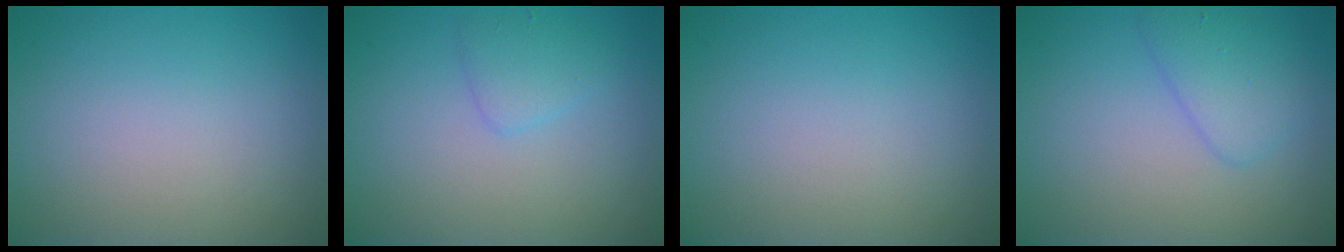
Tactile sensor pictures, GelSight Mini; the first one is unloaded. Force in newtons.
{"total": 1.7, "press": 1.7, "slide": 0.0}
{"total": 0.0}
{"total": 2.8, "press": 2.8, "slide": 0.1}